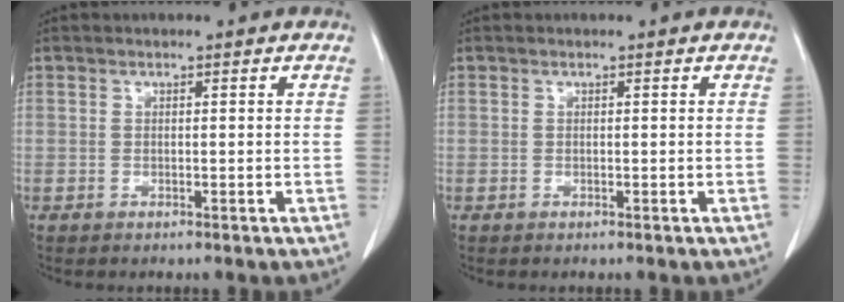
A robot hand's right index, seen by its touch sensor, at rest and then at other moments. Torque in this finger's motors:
{"motor_torque": [0.00, 0.00, 0.00, 0.00]}